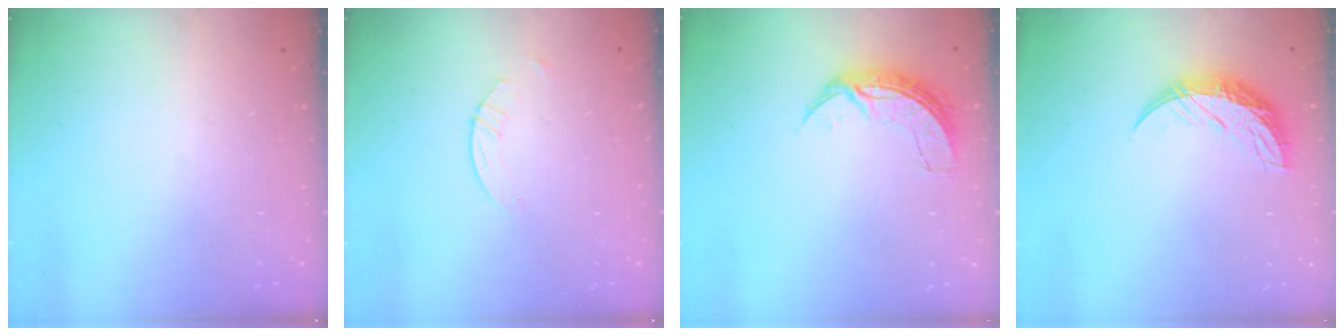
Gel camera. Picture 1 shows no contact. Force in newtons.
{"total": 0.8, "press": 0.8, "slide": 0.2}
{"total": 6.9, "press": 6.9, "slide": 0.6}
{"total": 10.7, "press": 10.7, "slide": 0.4}